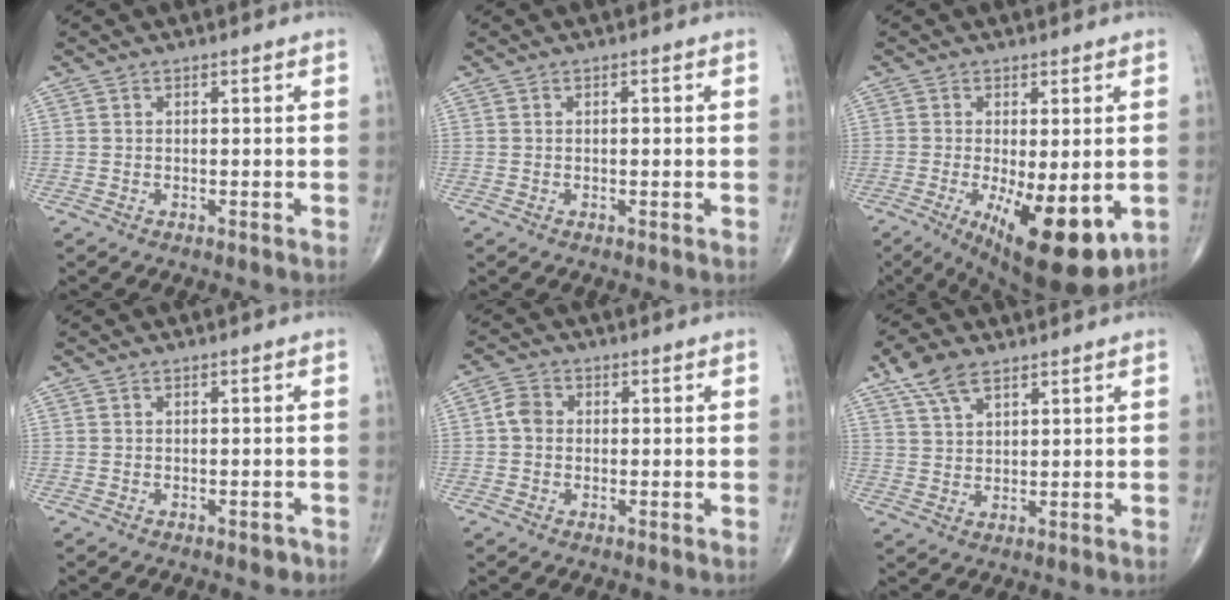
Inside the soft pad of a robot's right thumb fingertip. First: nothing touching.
{"total": 0.8, "force": [0.0, 0.3, 0.7], "torque": [-0.009, 0.000, 0.000]}
{"total": 15.5, "force": [-4.4, 5.6, 13.7], "torque": [-0.187, -0.023, -0.048]}
{"total": 1.2, "force": [-0.7, 0.6, 0.7], "torque": [-0.006, 0.002, -0.009]}
{"total": 3.3, "force": [-0.1, 2.8, 1.8], "torque": [-0.029, 0.009, -0.009]}
{"total": 6.8, "force": [4.4, 3.1, 4.1], "torque": [-0.072, -0.005, 0.088]}